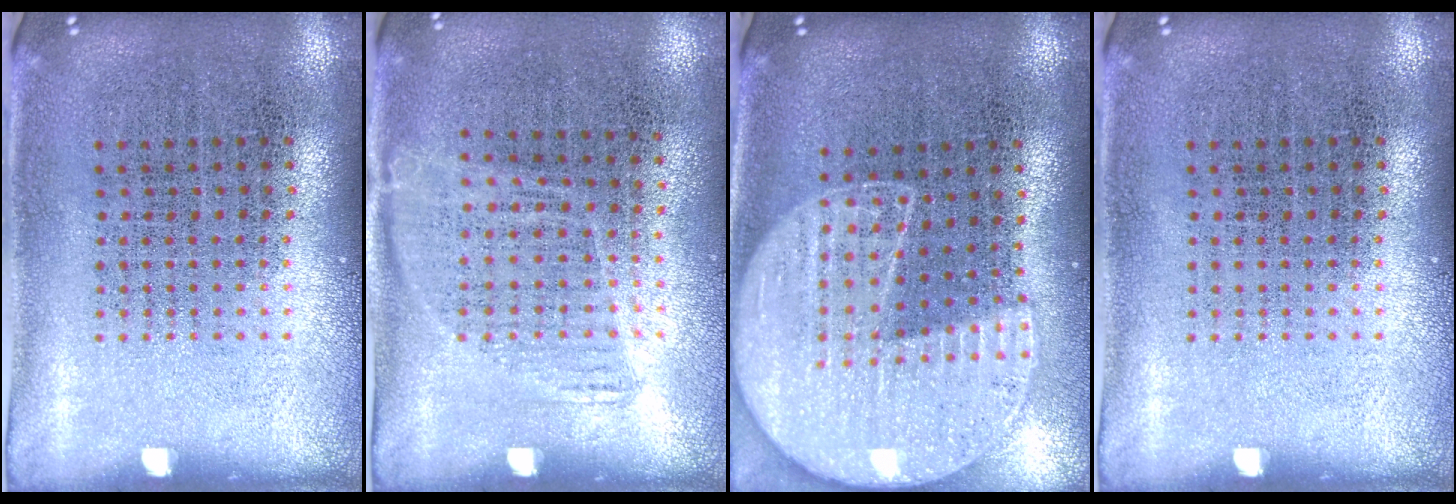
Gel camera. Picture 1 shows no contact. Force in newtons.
{"total": 1.1, "press": 0.9, "slide": 0.7}
{"total": 1.7, "press": 1.6, "slide": 0.7}
{"total": 0.0}